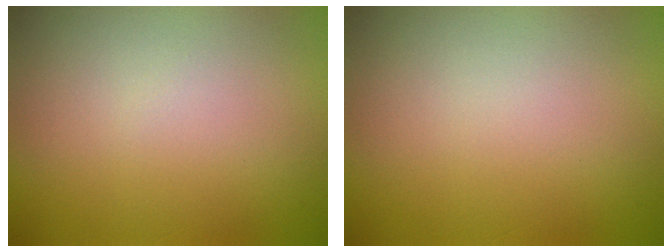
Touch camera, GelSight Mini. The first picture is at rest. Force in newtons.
{"total": 0.0}